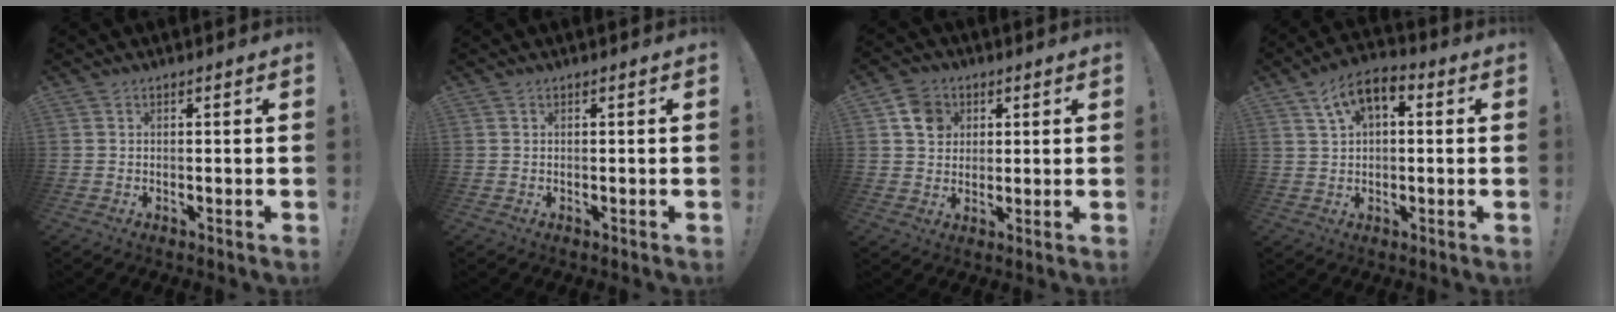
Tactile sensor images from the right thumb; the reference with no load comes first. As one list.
[{"total": 0.0}, {"total": 7.9, "force": [2.9, 6.9, 2.5], "torque": [-0.031, -0.007, 0.059]}, {"total": 7.8, "force": [3.0, 4.5, 5.7], "torque": [-0.089, -0.002, 0.055]}]